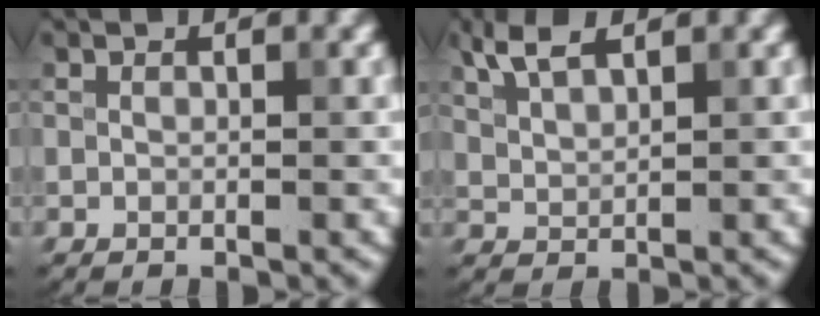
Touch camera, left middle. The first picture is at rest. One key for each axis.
{"total": 3.0, "fx": 2.2, "fy": 1.0, "fz": 1.8, "tx": -0.041, "ty": 0.007, "tz": 0.046}